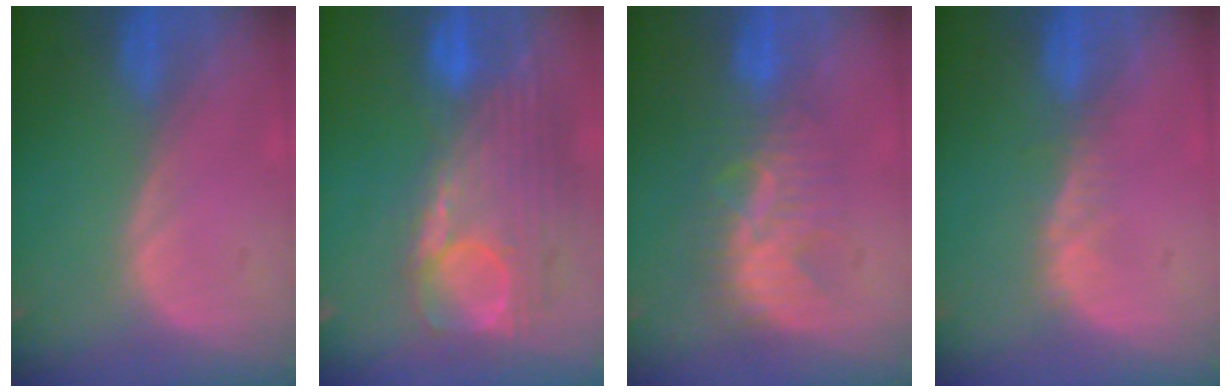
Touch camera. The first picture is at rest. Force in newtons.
{"total": 12.8, "press": 10.8, "slide": 6.9}
{"total": 7.8, "press": 7.2, "slide": 2.8}
{"total": 2.3, "press": 1.9, "slide": 1.4}